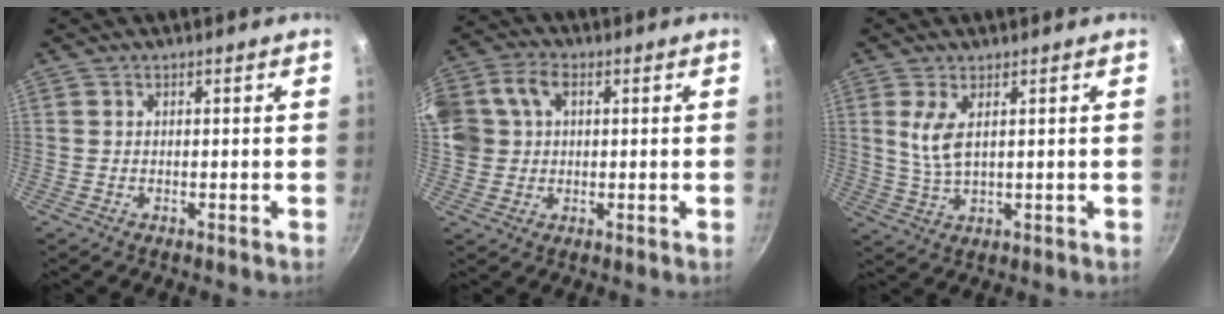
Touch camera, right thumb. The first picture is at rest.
{"total": 13.6, "force": [3.1, 10.6, 8.0], "torque": [-0.187, 0.032, 0.049]}
{"total": 5.4, "force": [1.6, 2.1, 4.6], "torque": [-0.096, -0.012, 0.038]}